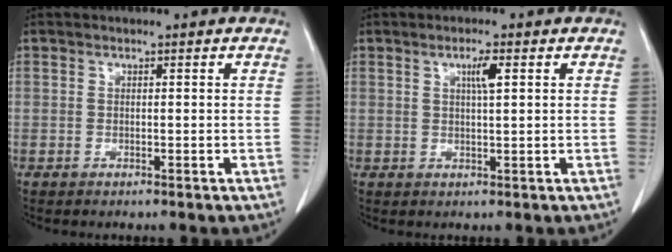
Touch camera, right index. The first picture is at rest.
{"total": 2.6, "force": [1.0, 0.1, 2.4], "torque": [-0.043, 0.000, 0.016]}